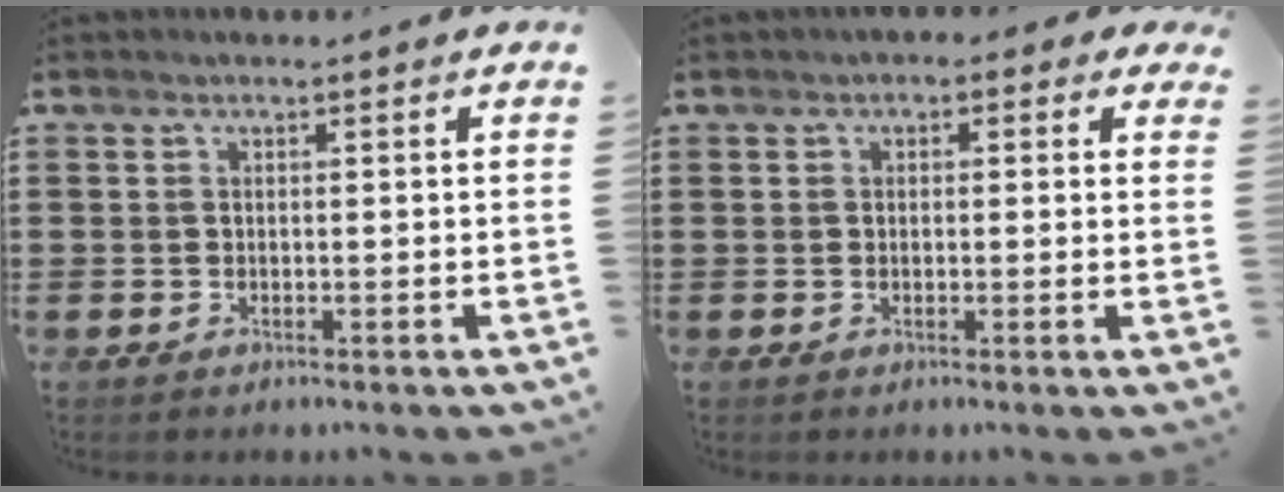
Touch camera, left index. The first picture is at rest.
{"total": 1.3, "force": [0.5, 0.9, 0.7], "torque": [-0.010, 0.005, 0.004]}